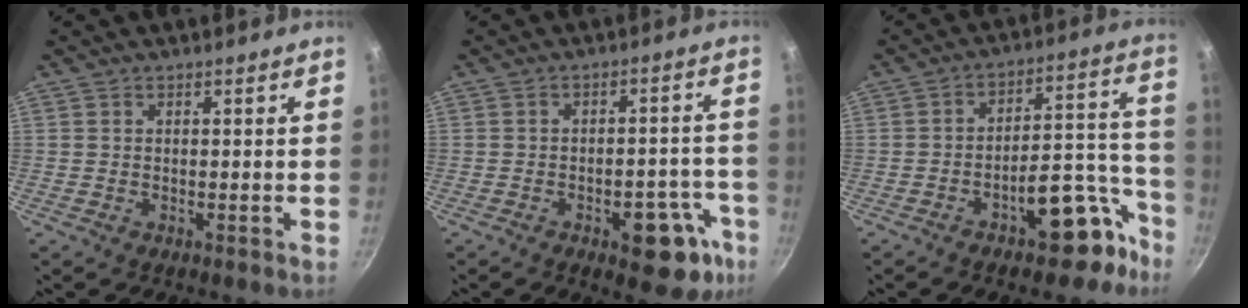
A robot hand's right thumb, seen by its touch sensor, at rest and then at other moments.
{"total": 11.8, "force": [-5.7, 5.6, 8.7], "torque": [-0.048, 0.039, -0.067]}
{"total": 13.9, "force": [-8.2, 6.2, 9.4], "torque": [-0.063, 0.094, -0.114]}